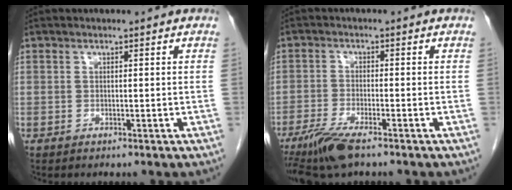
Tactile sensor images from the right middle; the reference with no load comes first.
{"total": 6.5, "force": [-4.7, 0.8, 4.4], "torque": [-0.086, -0.017, -0.086]}